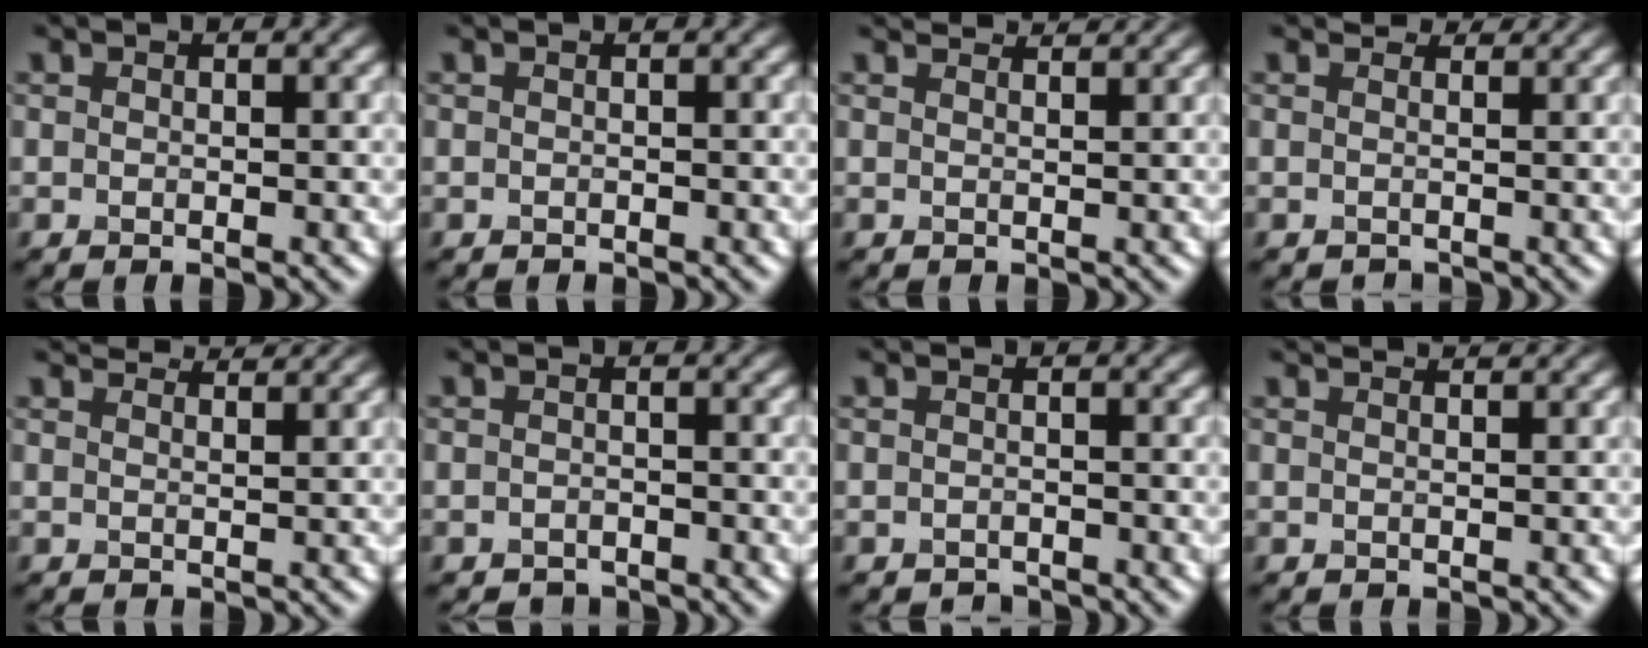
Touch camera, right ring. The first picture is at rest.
{"total": 0.0}
{"total": 3.2, "force": [3.1, 0.5, 0.9], "torque": [-0.015, 0.008, 0.037]}
{"total": 2.0, "force": [1.6, 1.1, 0.2], "torque": [-0.006, -0.003, 0.019]}
{"total": 4.1, "force": [3.9, 0.5, 1.1], "torque": [-0.017, 0.007, 0.045]}
{"total": 1.3, "force": [-1.2, 0.4, -0.2], "torque": [0.006, -0.002, -0.022]}
{"total": 1.4, "force": [-1.3, 0.2, -0.2], "torque": [0.004, -0.006, -0.023]}
{"total": 2.6, "force": [2.4, 0.6, 0.9], "torque": [-0.004, 0.006, 0.021]}